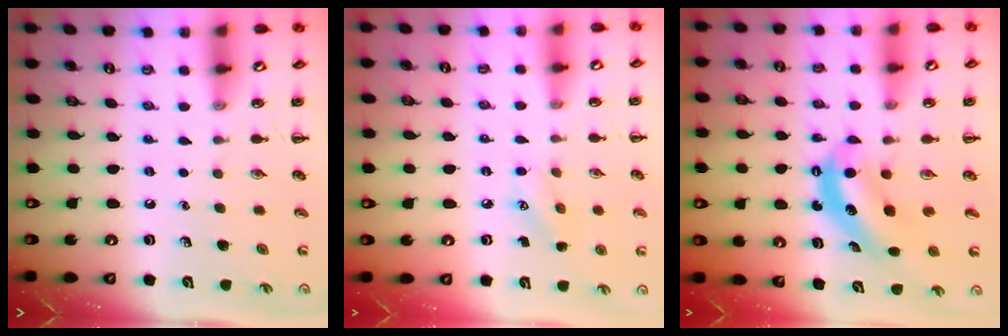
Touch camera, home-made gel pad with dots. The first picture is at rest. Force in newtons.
{"total": 5.7, "press": 5.6, "slide": 1.2}
{"total": 5.7, "press": 5.7, "slide": 0.5}